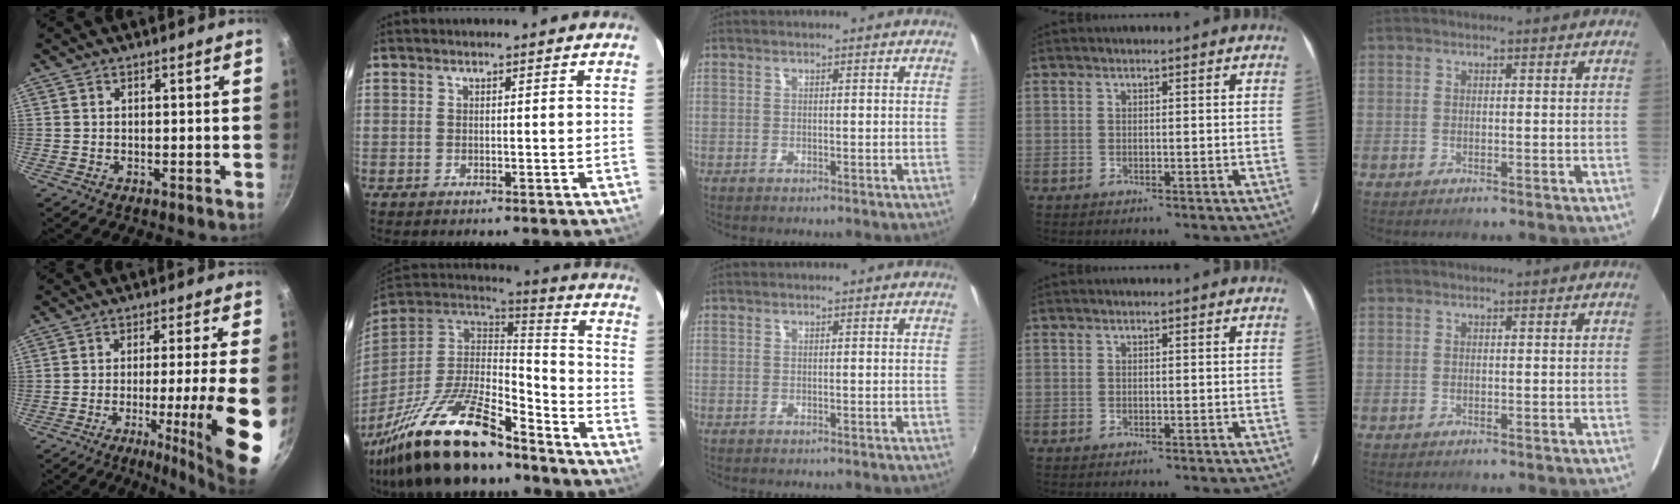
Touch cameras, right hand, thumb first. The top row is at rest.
{"thumb": {"total": 15.1, "force": [-4.3, 0.3, 14.5], "torque": [-0.214, 0.004, -0.058]}, "index": {"total": 27.3, "force": [-19.2, 9.1, 17.1], "torque": [-0.336, -0.030, -0.321]}}